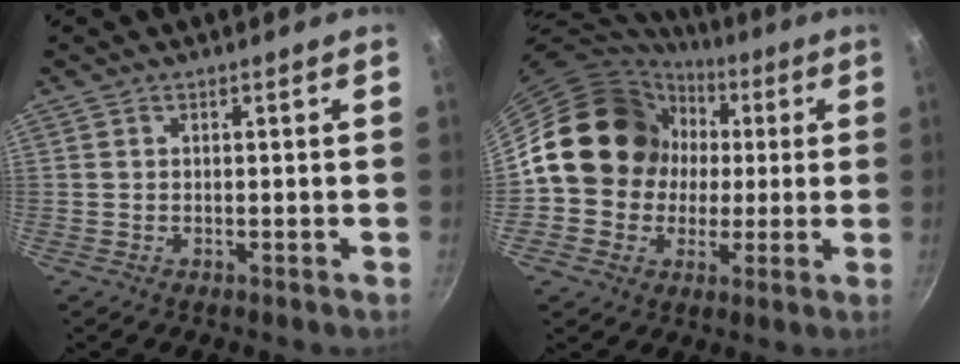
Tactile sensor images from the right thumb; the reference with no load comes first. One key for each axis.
{"total": 17.2, "fx": 1.7, "fy": 15.4, "fz": 7.6, "tx": -0.103, "ty": 0.026, "tz": 0.025}